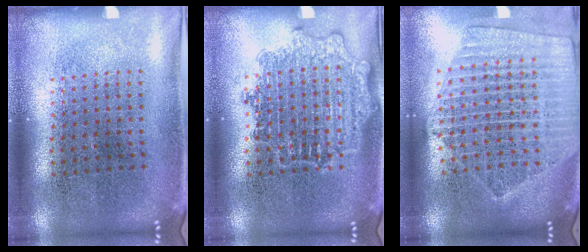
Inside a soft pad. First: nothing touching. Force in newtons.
{"total": 2.8, "press": 2.8, "slide": 0.5}
{"total": 2.2, "press": 1.9, "slide": 1.1}